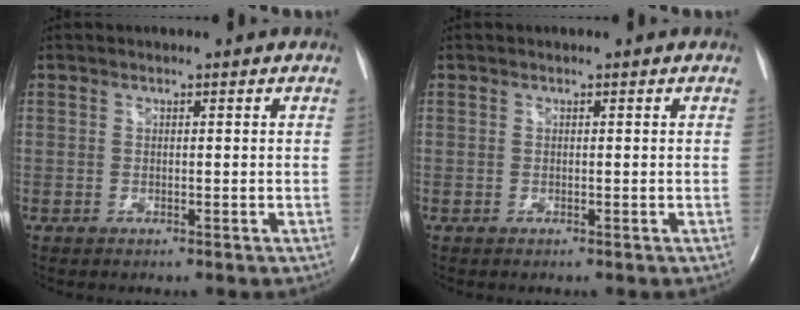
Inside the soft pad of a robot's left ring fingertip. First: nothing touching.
{"total": 0.0}